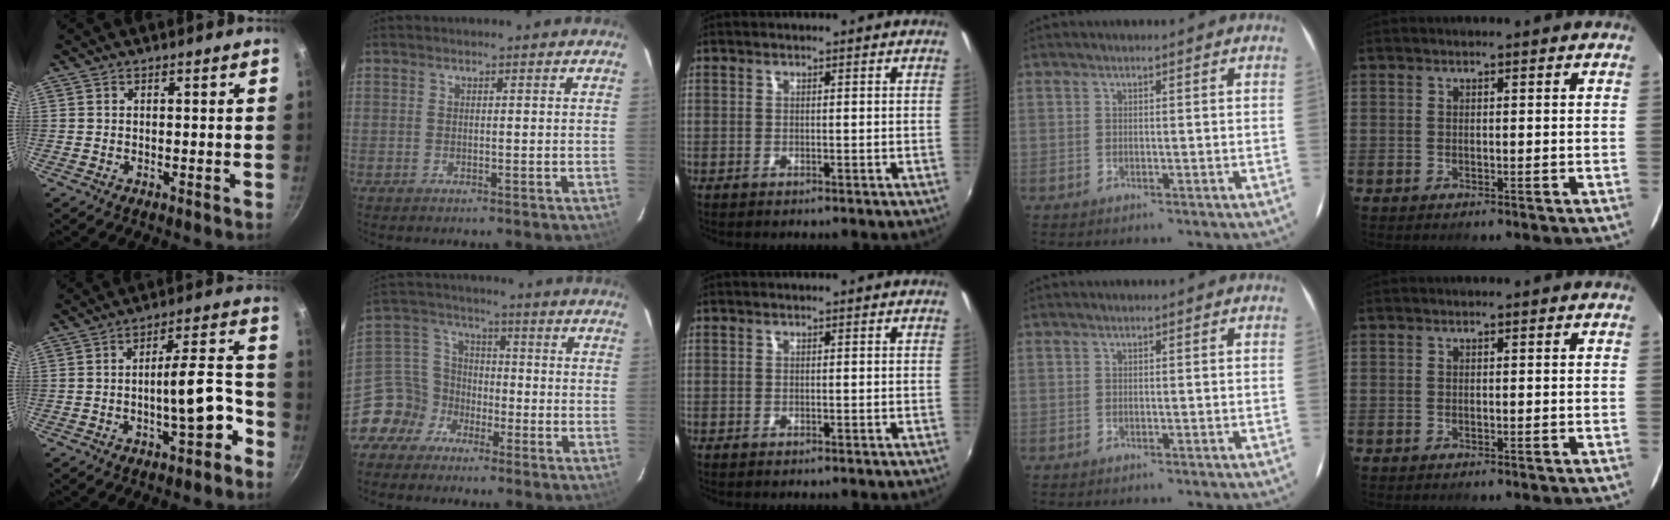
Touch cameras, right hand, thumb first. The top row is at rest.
{"thumb": {"total": 10.6, "force": [-5.4, 4.1, 8.1], "torque": [-0.057, 0.075, -0.066]}, "index": {"total": 8.2, "force": [-5.6, 6.0, 0.3], "torque": [-0.020, 0.036, -0.117]}}